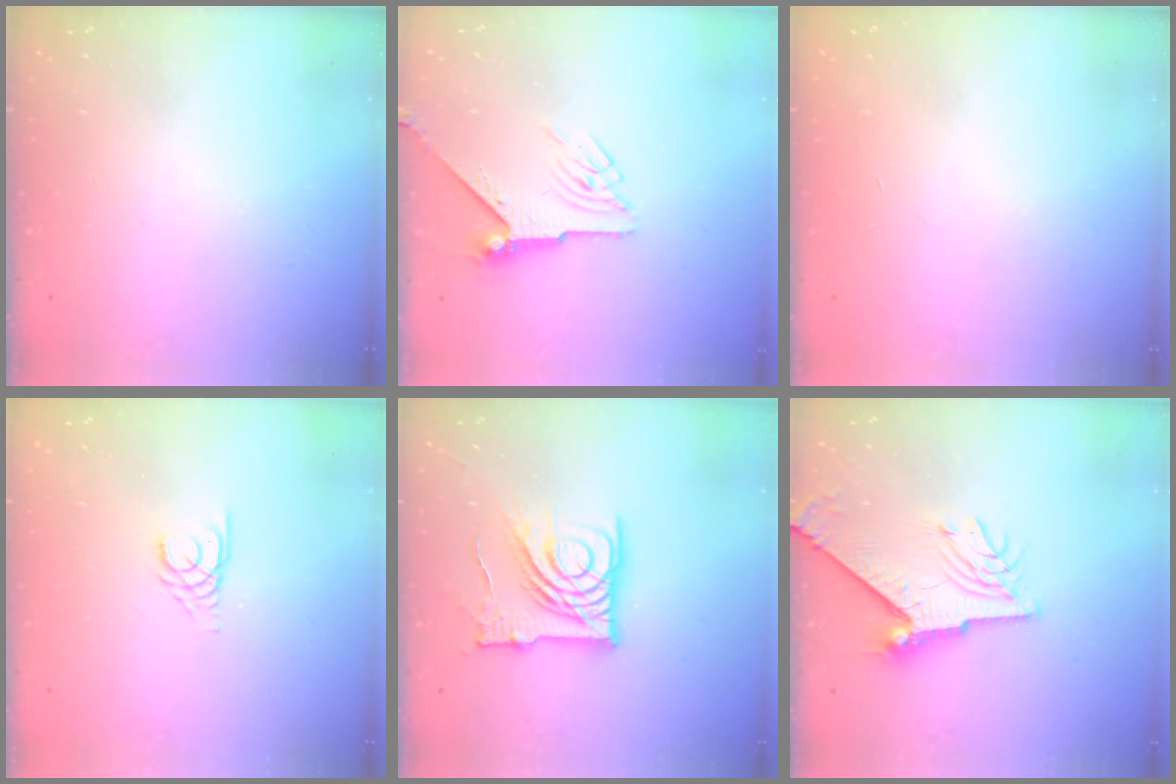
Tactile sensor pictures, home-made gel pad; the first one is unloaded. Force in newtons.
{"total": 6.0, "press": 6.0, "slide": 0.7}
{"total": 0.9, "press": 0.8, "slide": 0.2}
{"total": 3.0, "press": 2.9, "slide": 0.3}
{"total": 15.9, "press": 15.9, "slide": 1.7}
{"total": 11.5, "press": 11.4, "slide": 1.2}